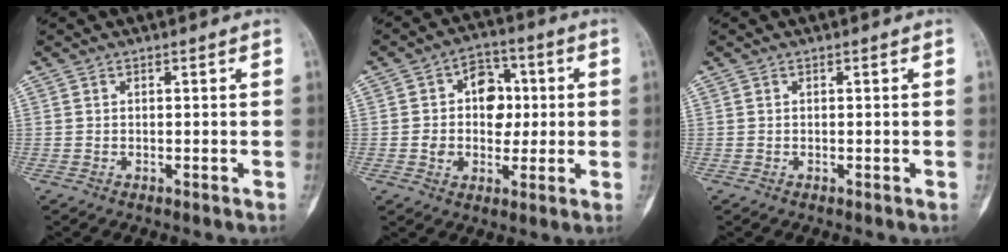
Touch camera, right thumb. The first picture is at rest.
{"total": 9.8, "force": [0.8, 7.6, 6.2], "torque": [-0.047, 0.016, 0.009]}
{"total": 0.0}